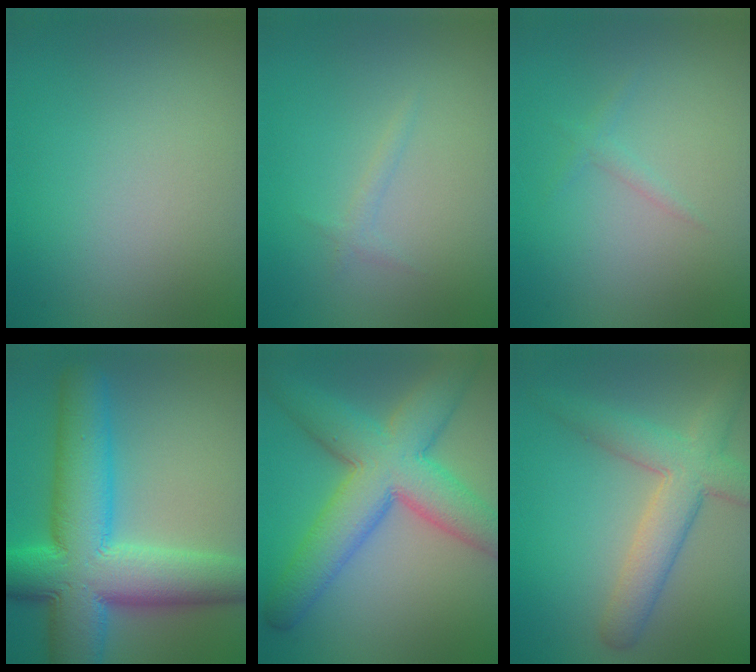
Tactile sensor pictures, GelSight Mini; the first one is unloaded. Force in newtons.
{"total": 0.7, "press": 0.7, "slide": 0.1}
{"total": 0.8, "press": 0.8, "slide": 0.0}
{"total": 12.6, "press": 12.6, "slide": 0.2}
{"total": 9.5, "press": 9.5, "slide": 0.2}
{"total": 5.5, "press": 5.5, "slide": 0.5}